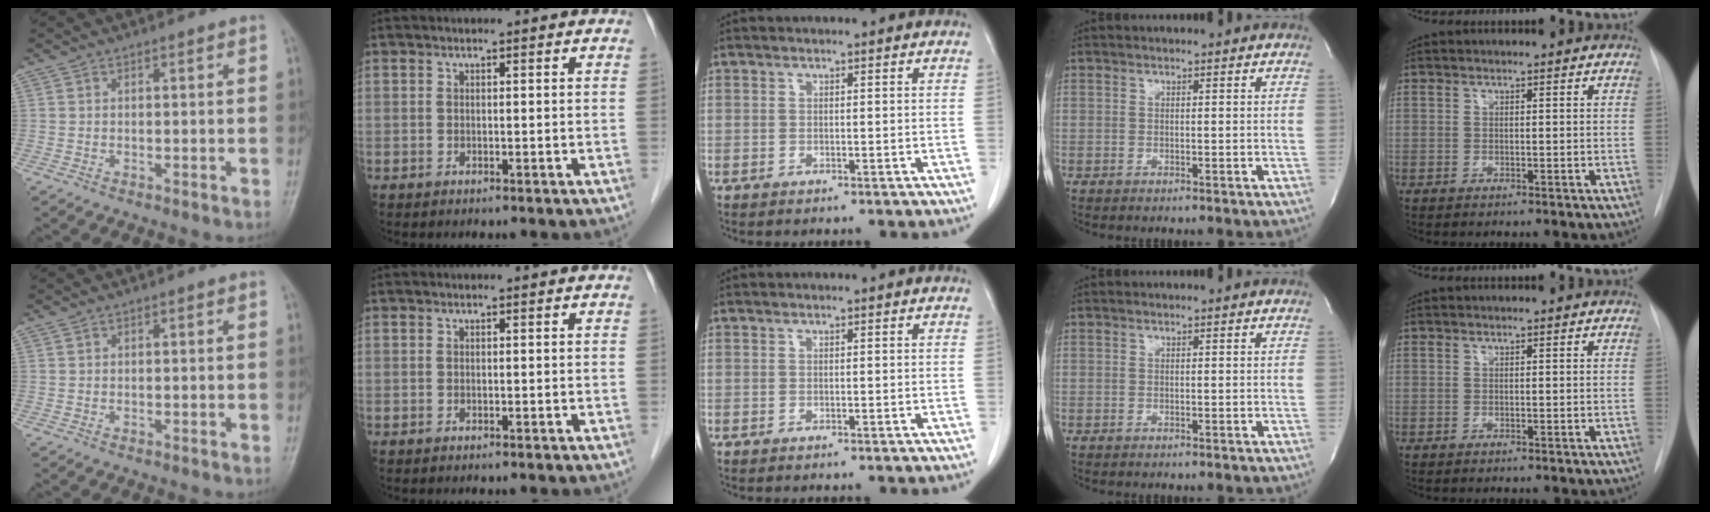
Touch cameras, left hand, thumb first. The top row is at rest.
{}